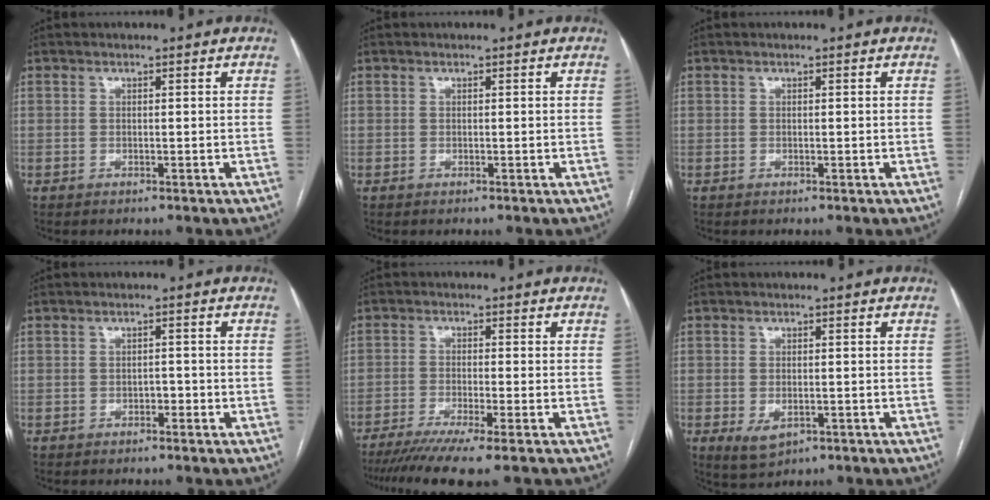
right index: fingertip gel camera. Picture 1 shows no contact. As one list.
[{"total": 0.0}, {"total": 0.0}, {"total": 1.3, "force": [-0.6, 0.8, 0.8], "torque": [-0.007, 0.005, -0.009]}, {"total": 9.1, "force": [-6.7, -0.2, 6.2], "torque": [-0.099, -0.015, -0.106]}, {"total": 3.5, "force": [-1.2, 2.0, 2.6], "torque": [-0.045, -0.006, -0.008]}]